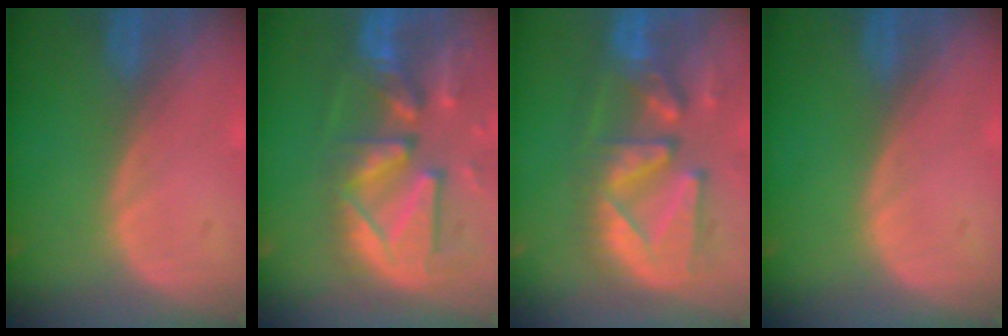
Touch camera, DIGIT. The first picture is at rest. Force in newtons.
{"total": 13.3, "press": 11.4, "slide": 6.7}
{"total": 12.3, "press": 11.0, "slide": 5.6}
{"total": 0.0}